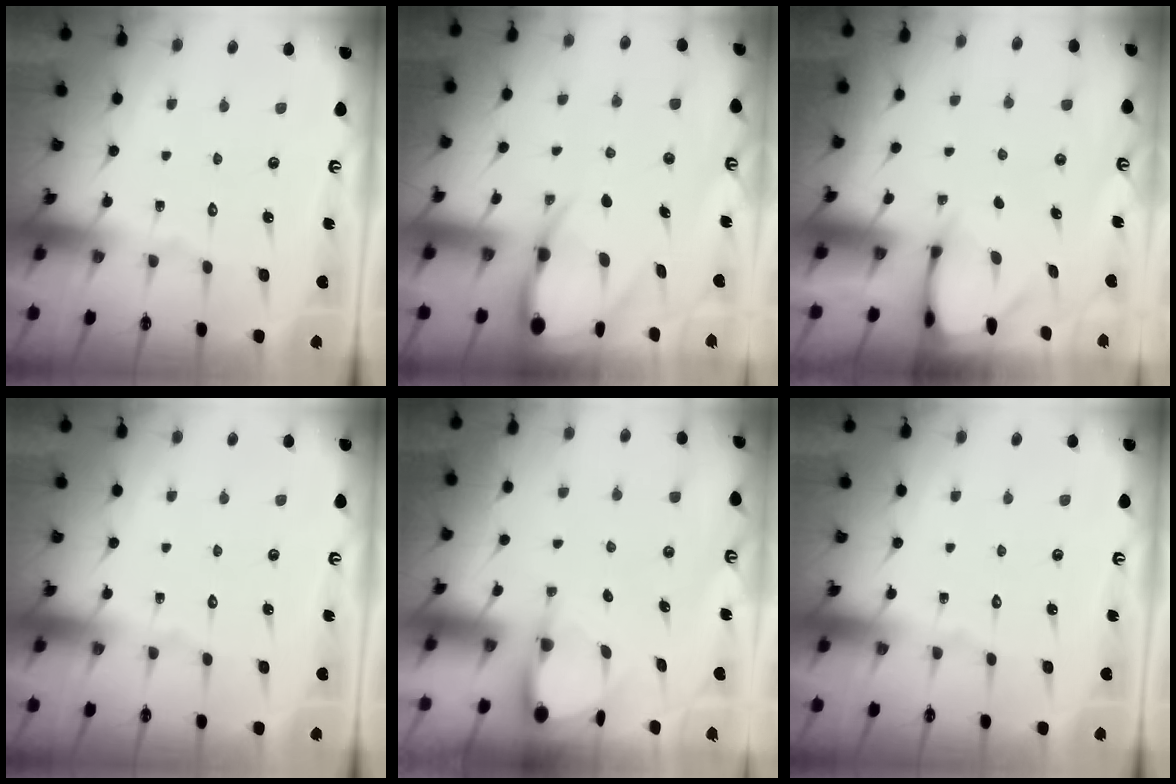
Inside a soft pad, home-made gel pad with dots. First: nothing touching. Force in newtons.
{"total": 9.4, "press": 9.4, "slide": 1.2}
{"total": 2.4, "press": 2.4, "slide": 0.3}
{"total": 0.0}
{"total": 3.9, "press": 3.9, "slide": 0.2}
{"total": 0.0}